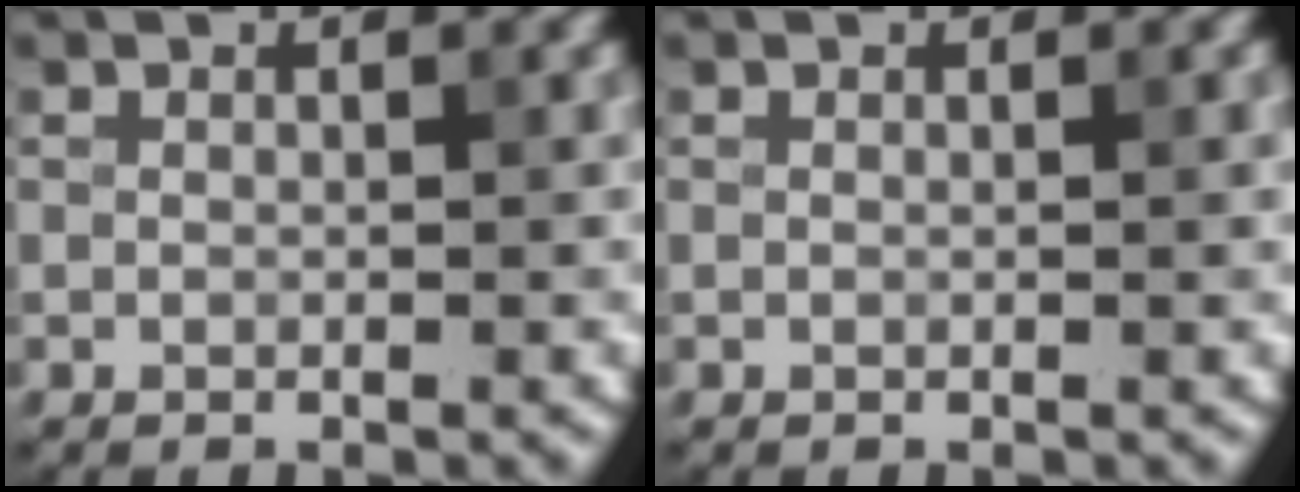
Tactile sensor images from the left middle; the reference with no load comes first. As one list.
[{"total": 0.5, "force": [0.0, 0.1, 0.5], "torque": [-0.005, 0.001, 0.000]}]